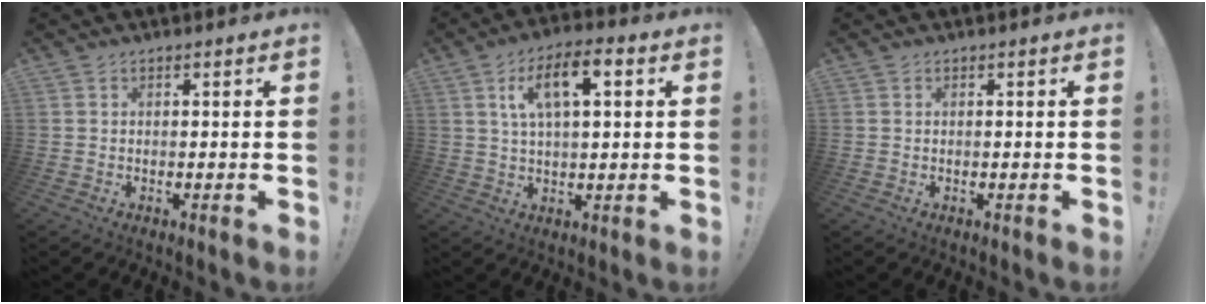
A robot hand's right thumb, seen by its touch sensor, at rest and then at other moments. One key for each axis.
{"total": 10.9, "fx": 3.8, "fy": 4.5, "fz": 9.2, "tx": -0.145, "ty": 0.003, "tz": 0.061}
{"total": 0.0}